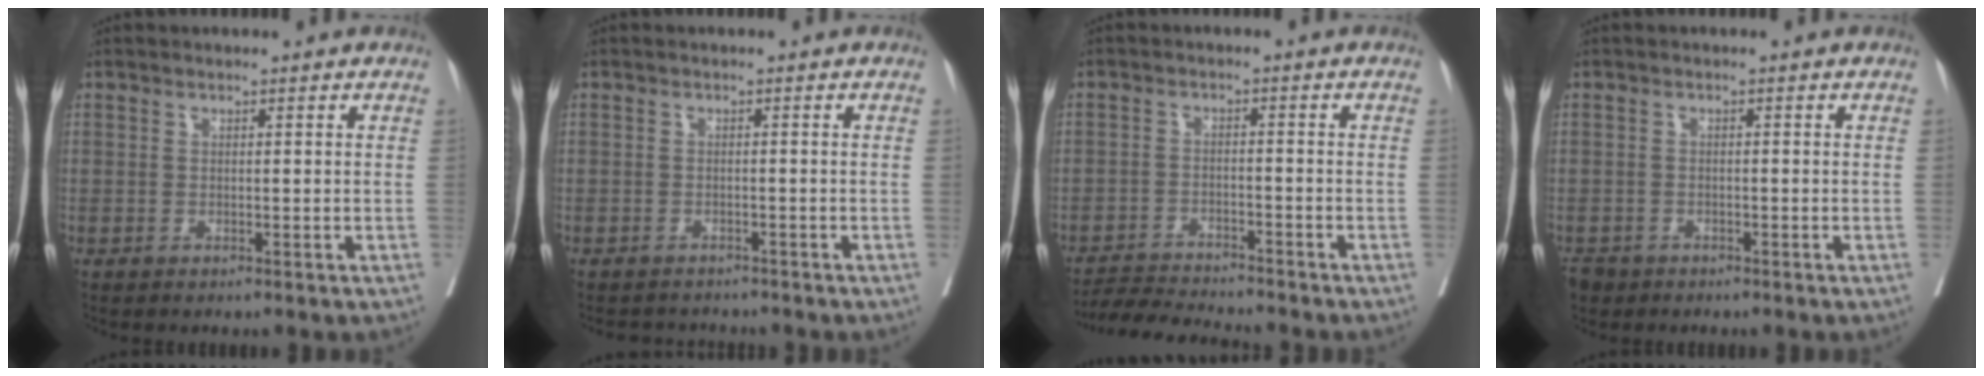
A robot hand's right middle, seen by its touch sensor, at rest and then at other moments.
{"total": 4.2, "force": [-4.0, 1.0, 0.4], "torque": [-0.006, -0.004, -0.054]}
{"total": 7.9, "force": [-7.7, -0.3, 1.9], "torque": [-0.032, -0.012, -0.130]}
{"total": 3.1, "force": [-2.4, 1.9, 0.5], "torque": [-0.014, -0.002, -0.042]}